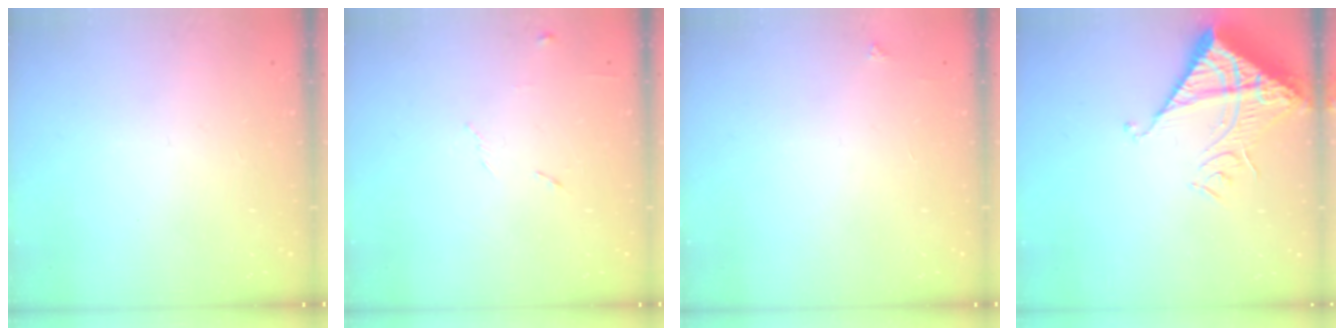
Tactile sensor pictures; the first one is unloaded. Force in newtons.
{"total": 6.4, "press": 6.3, "slide": 0.7}
{"total": 2.1, "press": 2.1, "slide": 0.3}
{"total": 13.1, "press": 13.0, "slide": 1.7}